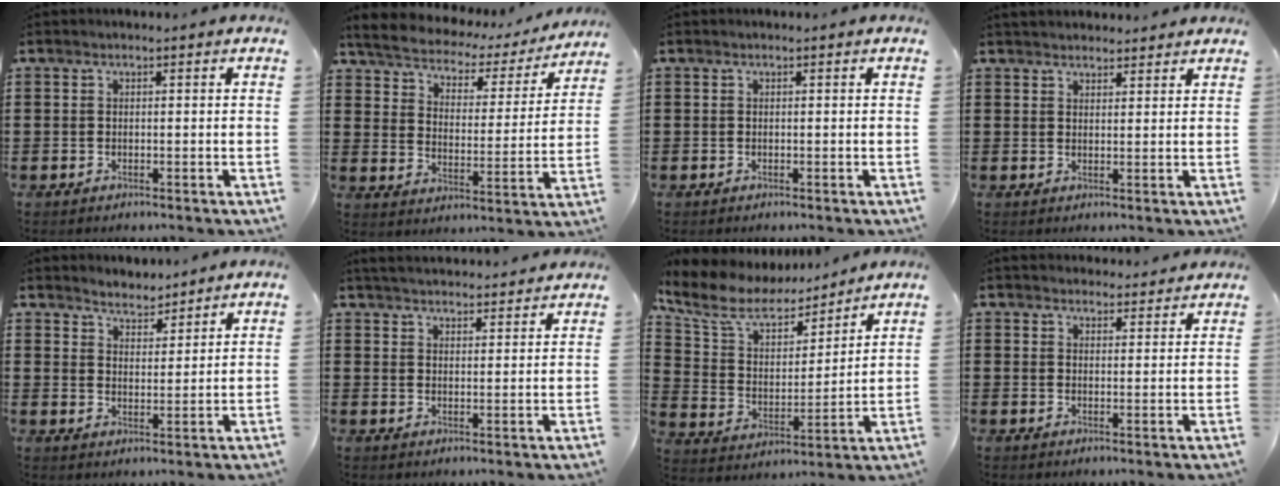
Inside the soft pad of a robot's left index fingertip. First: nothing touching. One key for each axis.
{"total": 3.7, "fx": 3.5, "fy": 0.8, "fz": 0.5, "tx": -0.033, "ty": -0.029, "tz": 0.052}
{"total": 0.0}
{"total": 2.1, "fx": 2.1, "fy": 0.4, "fz": -0.2, "tx": -0.002, "ty": 0.001, "tz": 0.042}
{"total": 3.4, "fx": 3.3, "fy": 0.6, "fz": -0.6, "tx": -0.003, "ty": -0.012, "tz": 0.062}
{"total": 3.6, "fx": 3.6, "fy": 0.0, "fz": 0.1, "tx": -0.014, "ty": -0.015, "tz": 0.066}
{"total": 9.3, "fx": 7.5, "fy": 3.5, "fz": 4.2, "tx": -0.119, "ty": -0.038, "tz": 0.129}
{"total": 2.9, "fx": 2.8, "fy": 0.6, "fz": -0.1, "tx": -0.006, "ty": -0.007, "tz": 0.053}